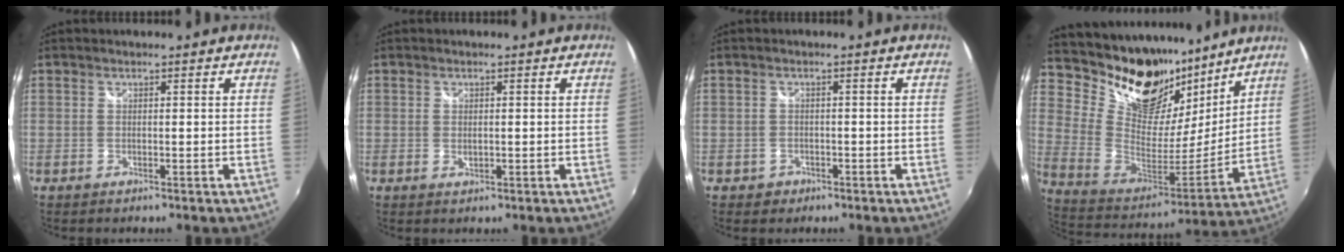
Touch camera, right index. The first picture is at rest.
{"total": 1.5, "force": [-0.1, 0.8, 1.2], "torque": [-0.022, -0.002, -0.001]}
{"total": 2.3, "force": [-1.1, 2.0, 0.4], "torque": [-0.013, 0.001, -0.012]}
{"total": 25.1, "force": [18.8, 12.6, 10.9], "torque": [-0.242, 0.006, 0.326]}